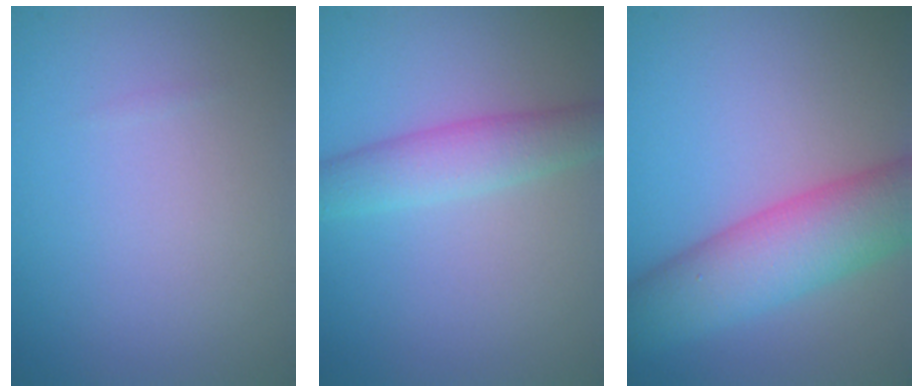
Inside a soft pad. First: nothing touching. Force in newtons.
{"total": 3.5, "press": 3.5, "slide": 0.0}
{"total": 8.1, "press": 8.1, "slide": 0.5}